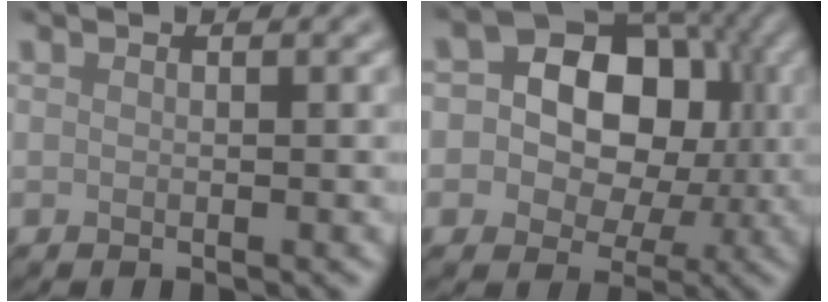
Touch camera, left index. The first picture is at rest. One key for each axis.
{"total": 11.2, "fx": 1.4, "fy": 8.8, "fz": 6.7, "tx": -0.080, "ty": 0.030, "tz": -0.010}